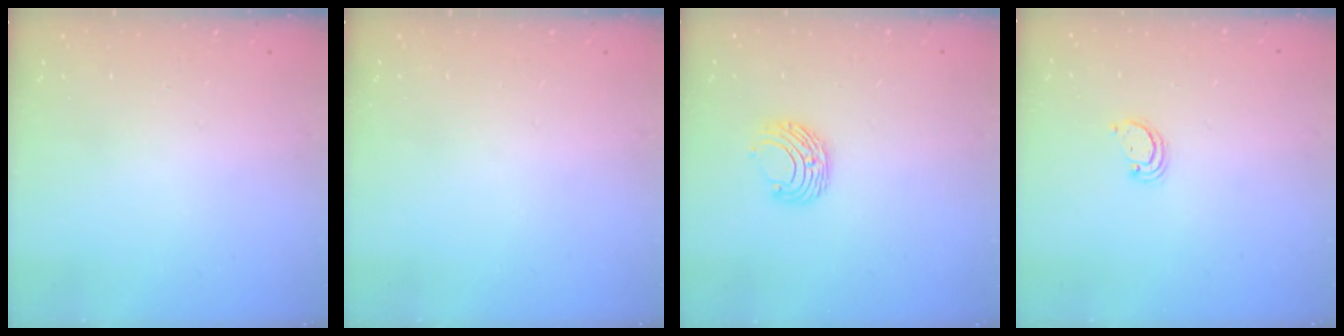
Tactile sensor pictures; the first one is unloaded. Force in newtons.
{"total": 0.0}
{"total": 7.2, "press": 7.2, "slide": 0.8}
{"total": 2.4, "press": 2.4, "slide": 0.2}